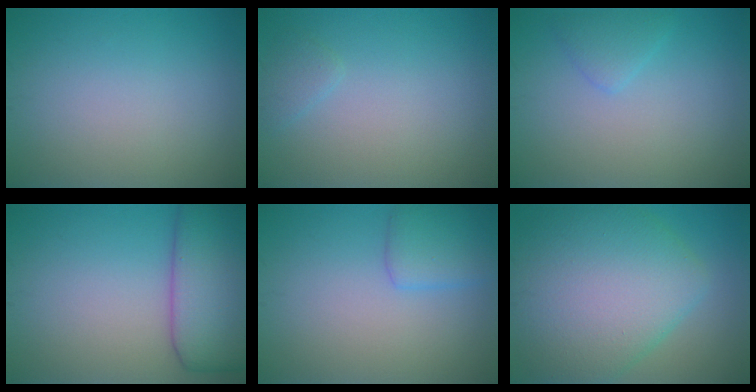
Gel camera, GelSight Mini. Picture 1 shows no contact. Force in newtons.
{"total": 1.0, "press": 1.0, "slide": 0.1}
{"total": 1.6, "press": 1.6, "slide": 0.1}
{"total": 6.7, "press": 6.7, "slide": 0.2}
{"total": 2.7, "press": 2.7, "slide": 0.0}
{"total": 10.7, "press": 10.7, "slide": 0.4}